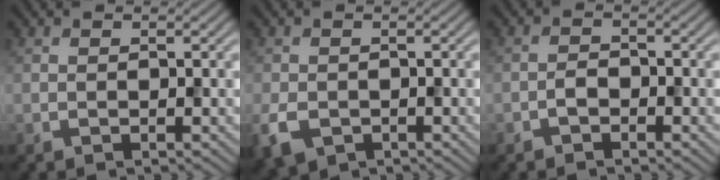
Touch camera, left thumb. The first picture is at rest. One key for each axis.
{"total": 4.4, "fx": -1.8, "fy": 3.2, "fz": 2.4, "tx": -0.066, "ty": -0.017, "tz": -0.040}
{"total": 1.7, "fx": -1.0, "fy": 1.0, "fz": 0.9, "tx": -0.016, "ty": 0.004, "tz": -0.025}